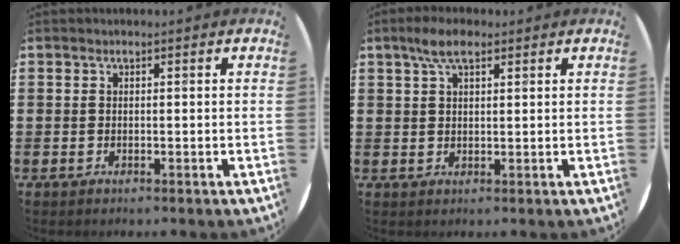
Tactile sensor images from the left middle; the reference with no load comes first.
{"total": 4.3, "force": [2.7, 1.6, 2.8], "torque": [-0.054, 0.004, 0.047]}